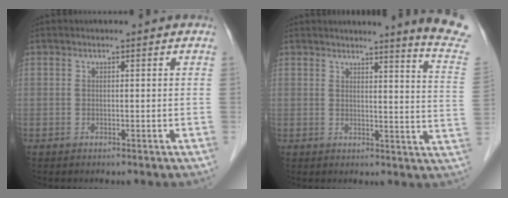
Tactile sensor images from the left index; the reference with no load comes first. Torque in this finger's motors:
{"motor_torque": [0.02, -0.18, 0.10, -0.02]}